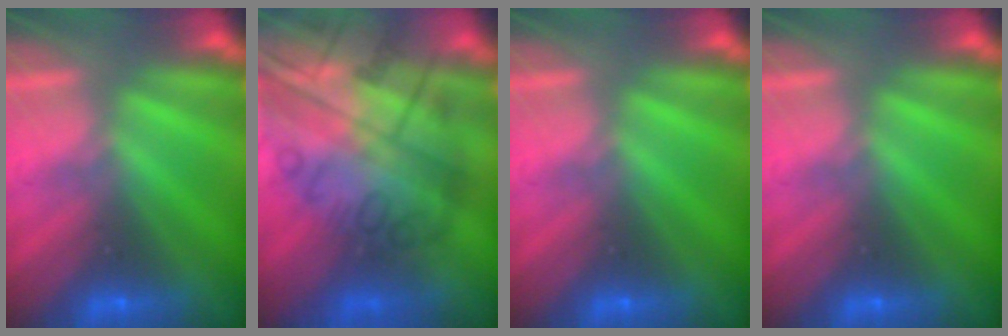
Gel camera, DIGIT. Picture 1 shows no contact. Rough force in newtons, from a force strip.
{"total": 7.5}
{"total": 0.0}
{"total": 0.0}